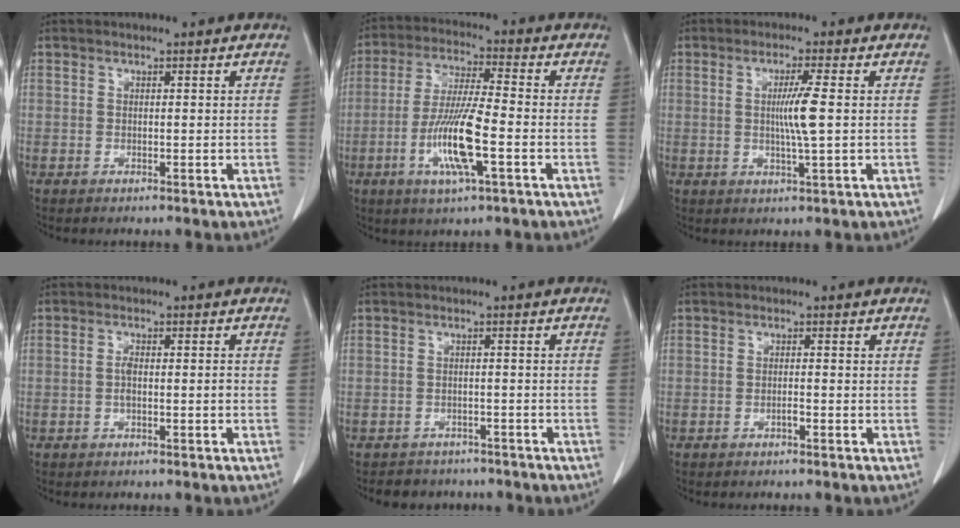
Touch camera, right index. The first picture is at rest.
{"total": 11.3, "force": [-3.5, 1.0, 10.7], "torque": [-0.214, -0.011, -0.066]}
{"total": 5.0, "force": [0.3, -0.6, 5.0], "torque": [-0.089, -0.008, 0.005]}
{"total": 2.3, "force": [-0.5, 0.7, 2.2], "torque": [-0.043, 0.004, -0.006]}
{"total": 5.5, "force": [-4.7, 2.8, 0.3], "torque": [-0.003, 0.011, -0.058]}
{"total": 0.8, "force": [-0.5, 0.1, 0.7], "torque": [-0.013, 0.003, -0.007]}